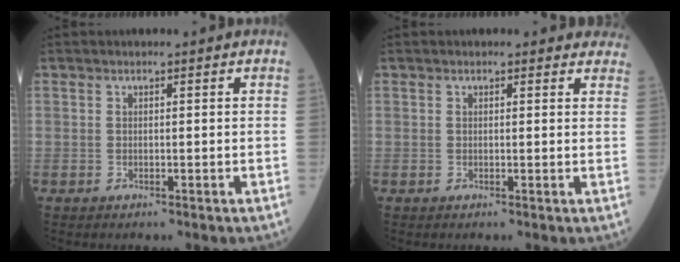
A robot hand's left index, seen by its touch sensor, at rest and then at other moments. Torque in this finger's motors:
{"motor_torque": [0.53, -0.53, 0.10, 0.01]}